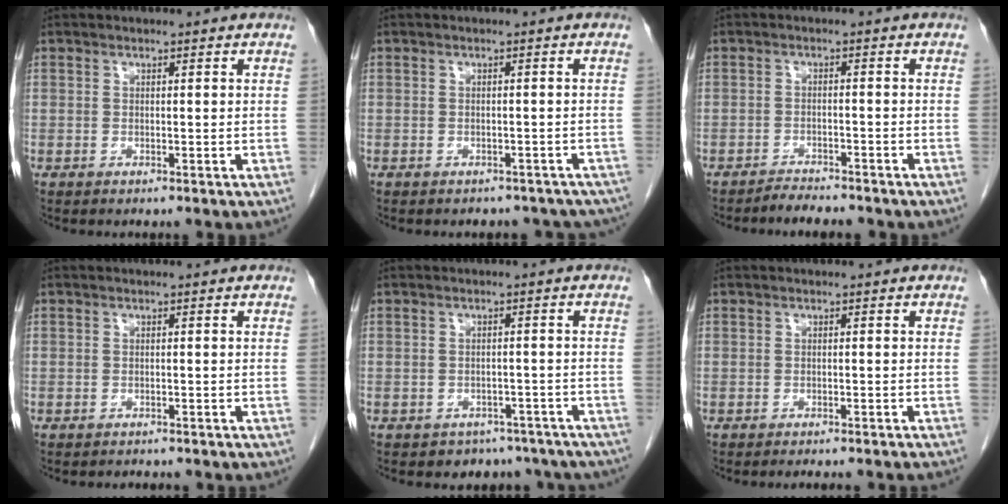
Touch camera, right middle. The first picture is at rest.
{"total": 9.3, "force": [-7.6, 4.9, 2.3], "torque": [-0.027, 0.001, -0.073]}
{"total": 3.5, "force": [-3.3, 0.4, 0.9], "torque": [-0.016, -0.009, -0.053]}
{"total": 2.1, "force": [-1.9, 0.7, 0.6], "torque": [-0.014, -0.003, -0.021]}
{"total": 8.2, "force": [-6.6, 4.7, 1.4], "torque": [-0.011, 0.005, -0.063]}
{"total": 6.6, "force": [-6.1, 0.4, 2.6], "torque": [-0.025, -0.013, -0.070]}